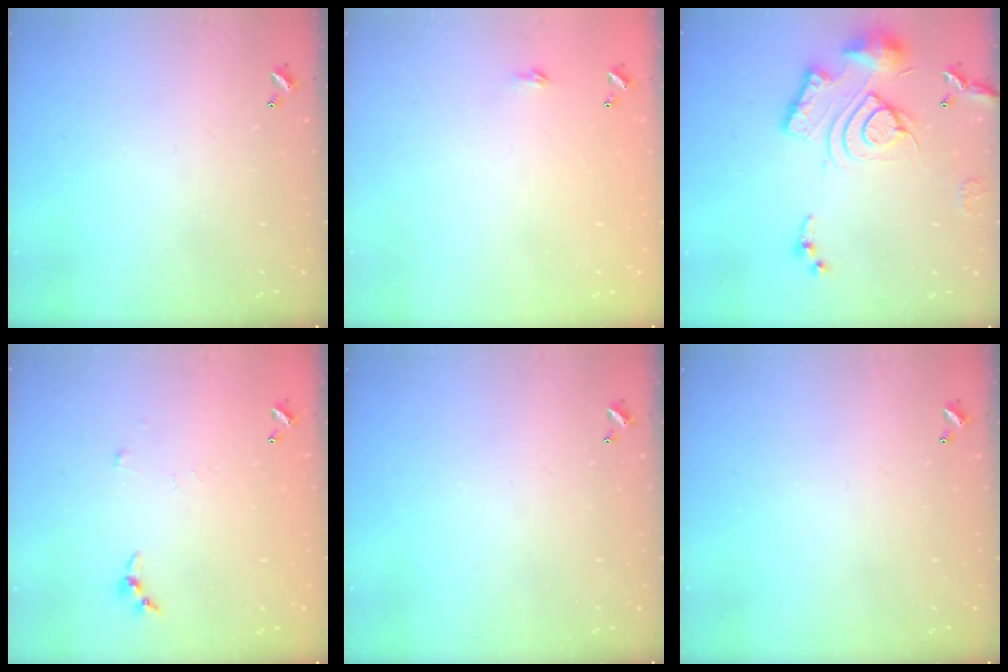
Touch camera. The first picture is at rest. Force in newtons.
{"total": 2.2, "press": 2.2, "slide": 0.4}
{"total": 17.0, "press": 17.0, "slide": 1.7}
{"total": 3.0, "press": 2.9, "slide": 0.4}
{"total": 0.0}
{"total": 0.0}